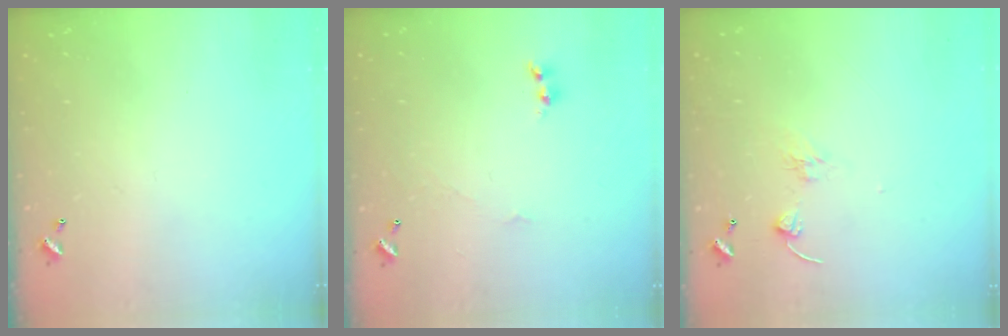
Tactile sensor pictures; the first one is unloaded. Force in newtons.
{"total": 1.6, "press": 1.6, "slide": 0.2}
{"total": 1.7, "press": 1.5, "slide": 0.7}